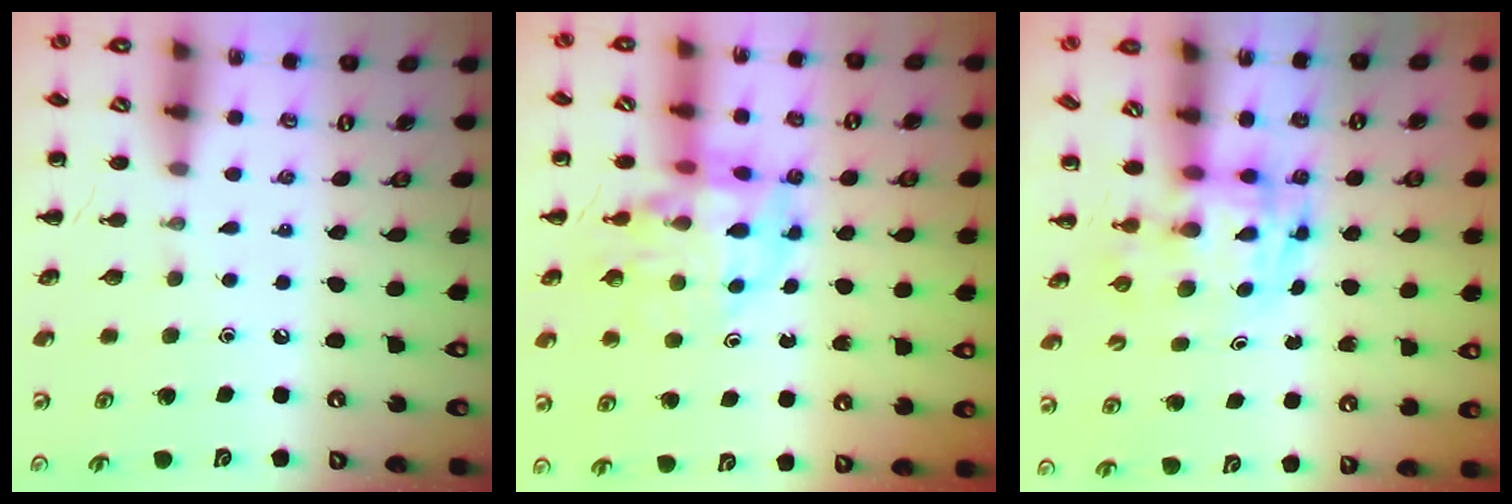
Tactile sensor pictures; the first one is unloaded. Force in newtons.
{"total": 11.9, "press": 11.6, "slide": 2.8}
{"total": 3.4, "press": 3.3, "slide": 0.6}